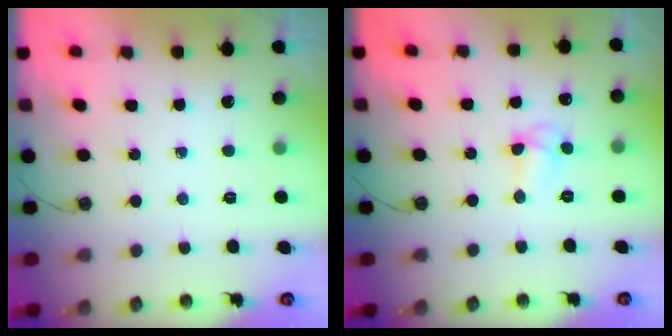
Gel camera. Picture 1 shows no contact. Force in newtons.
{"total": 6.7, "press": 6.7, "slide": 0.7}